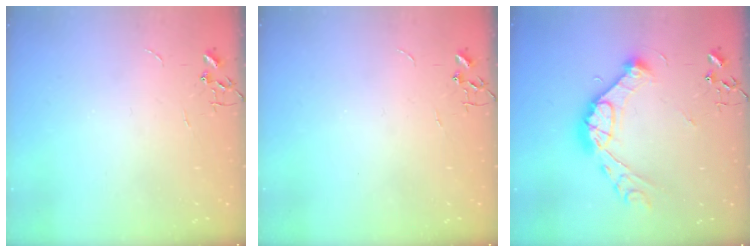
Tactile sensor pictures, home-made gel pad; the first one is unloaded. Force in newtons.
{"total": 0.0}
{"total": 15.3, "press": 15.2, "slide": 1.5}